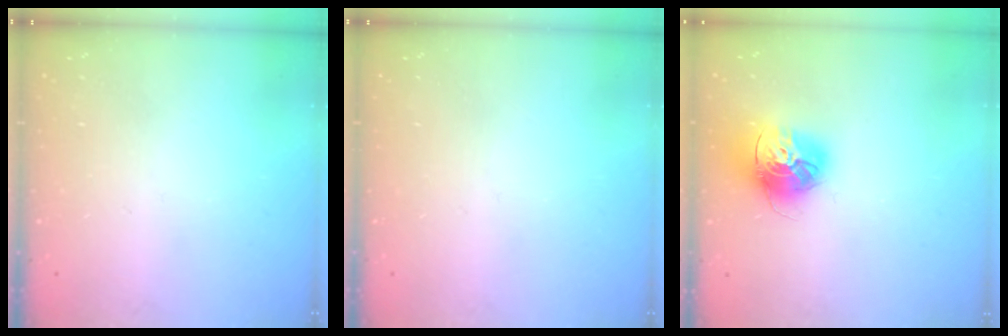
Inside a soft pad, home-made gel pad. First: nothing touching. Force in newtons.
{"total": 0.0}
{"total": 15.9, "press": 15.8, "slide": 1.4}